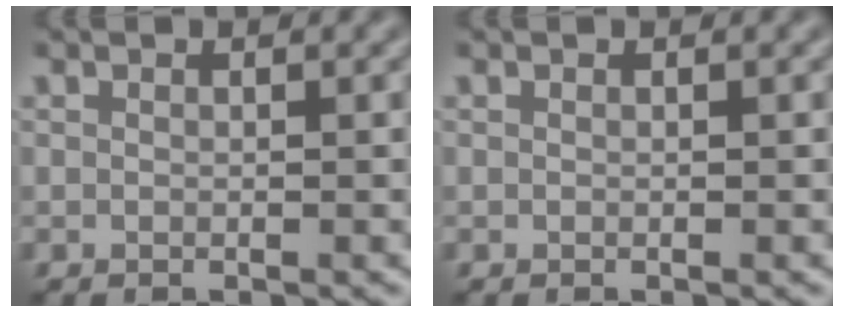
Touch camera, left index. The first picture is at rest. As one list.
[{"total": 0.0}]